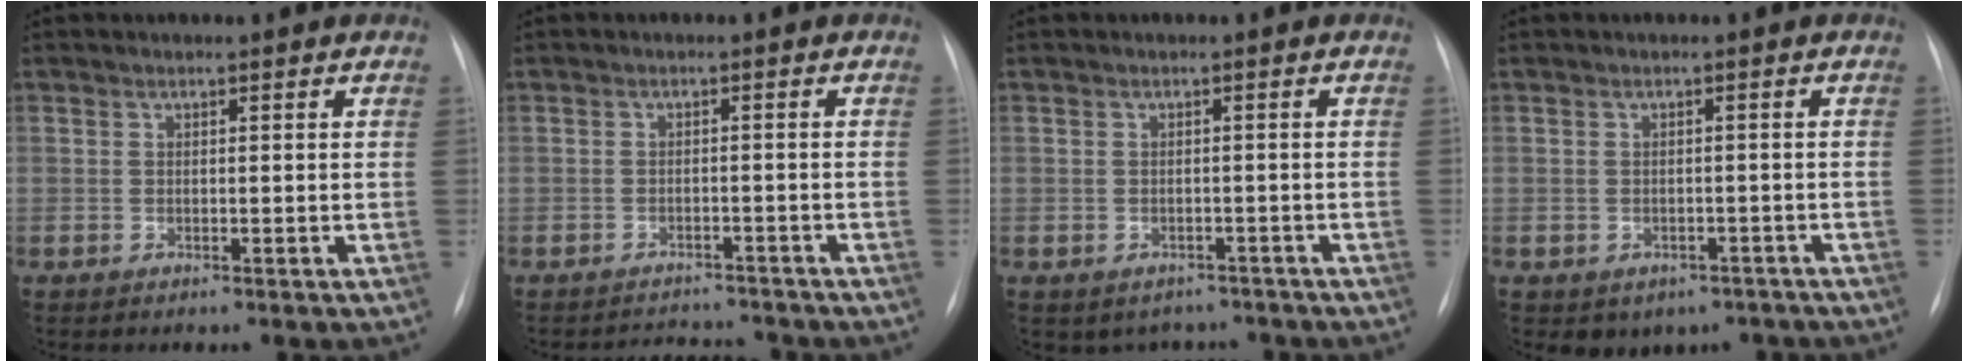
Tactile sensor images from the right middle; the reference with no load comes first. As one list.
[{"total": 4.9, "force": [-4.8, 1.0, 0.1], "torque": [-0.002, 0.004, -0.064]}, {"total": 4.9, "force": [-4.0, 2.8, 0.2], "torque": [0.009, 0.014, -0.046]}, {"total": 5.2, "force": [-3.7, 3.5, 1.1], "torque": [-0.004, 0.018, -0.040]}]